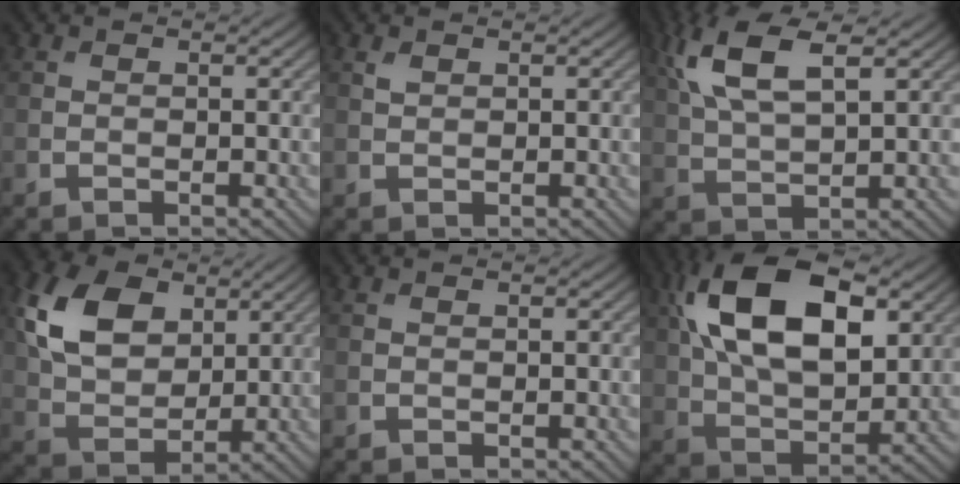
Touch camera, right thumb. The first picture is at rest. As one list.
[{"total": 0.8, "force": [0.5, 0.4, 0.4], "torque": [-0.014, 0.000, 0.013]}, {"total": 9.2, "force": [4.2, 3.4, 7.4], "torque": [-0.167, 0.014, 0.085]}, {"total": 10.5, "force": [3.9, 7.0, 6.8], "torque": [-0.163, 0.008, 0.072]}, {"total": 0.0}, {"total": 17.1, "force": [6.0, 9.2, 13.1], "torque": [-0.268, 0.025, 0.100]}]